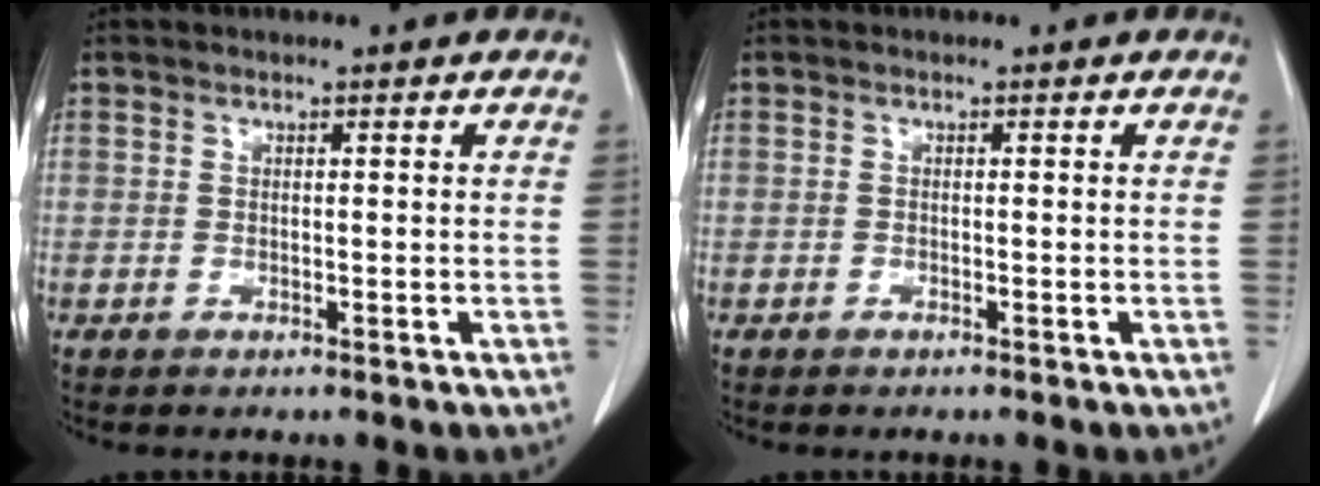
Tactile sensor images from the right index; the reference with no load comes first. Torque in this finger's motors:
{"motor_torque": [-0.02, 0.01, 0.00, -0.02]}